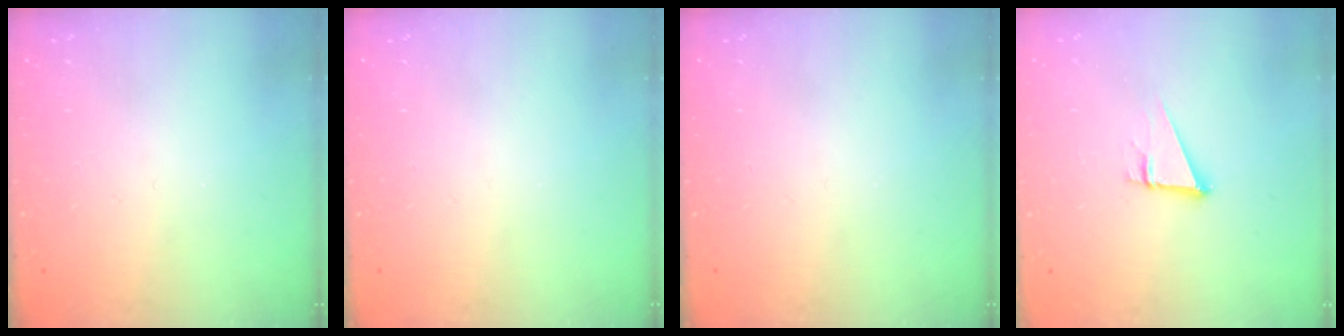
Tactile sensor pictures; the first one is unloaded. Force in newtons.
{"total": 0.0}
{"total": 0.0}
{"total": 3.6, "press": 3.6, "slide": 0.3}